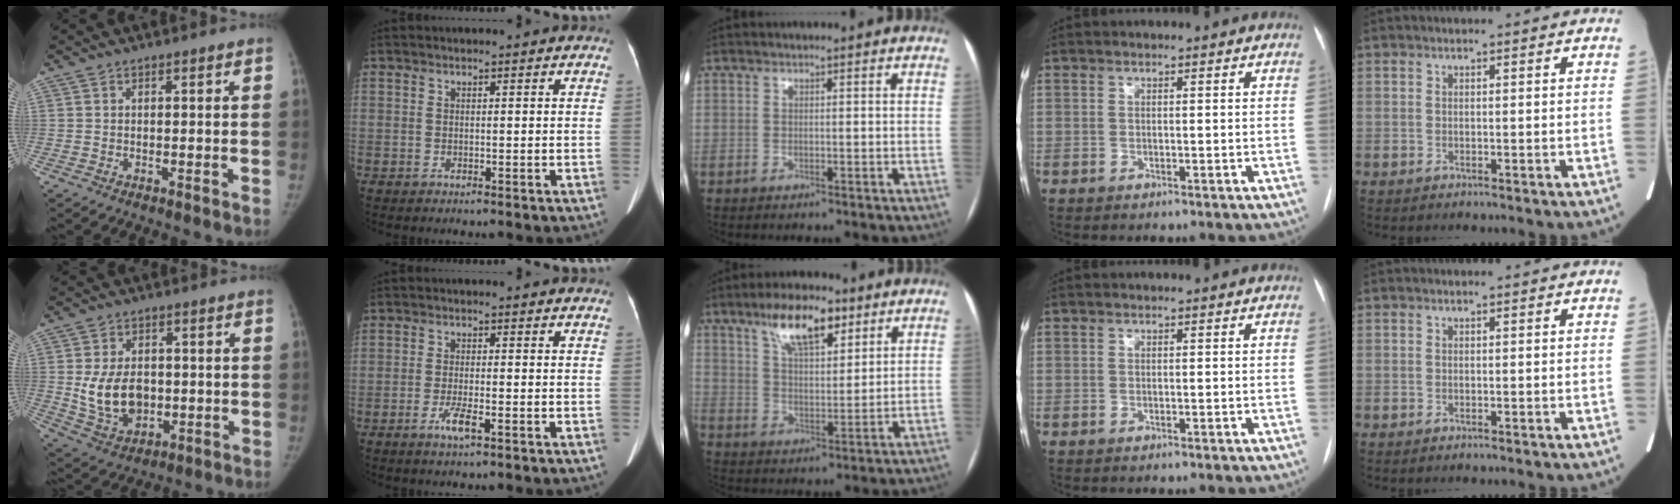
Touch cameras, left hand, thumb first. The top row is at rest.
{"thumb": {"total": 11.2, "force": [-0.2, 7.9, 7.9], "torque": [-0.118, -0.008, 0.011]}, "index": {"total": 2.8, "force": [-1.5, 0.2, 2.4], "torque": [-0.051, -0.005, -0.028]}, "middle": {"total": 10.2, "force": [6.4, 3.6, 7.1], "torque": [-0.127, 0.013, 0.114]}}